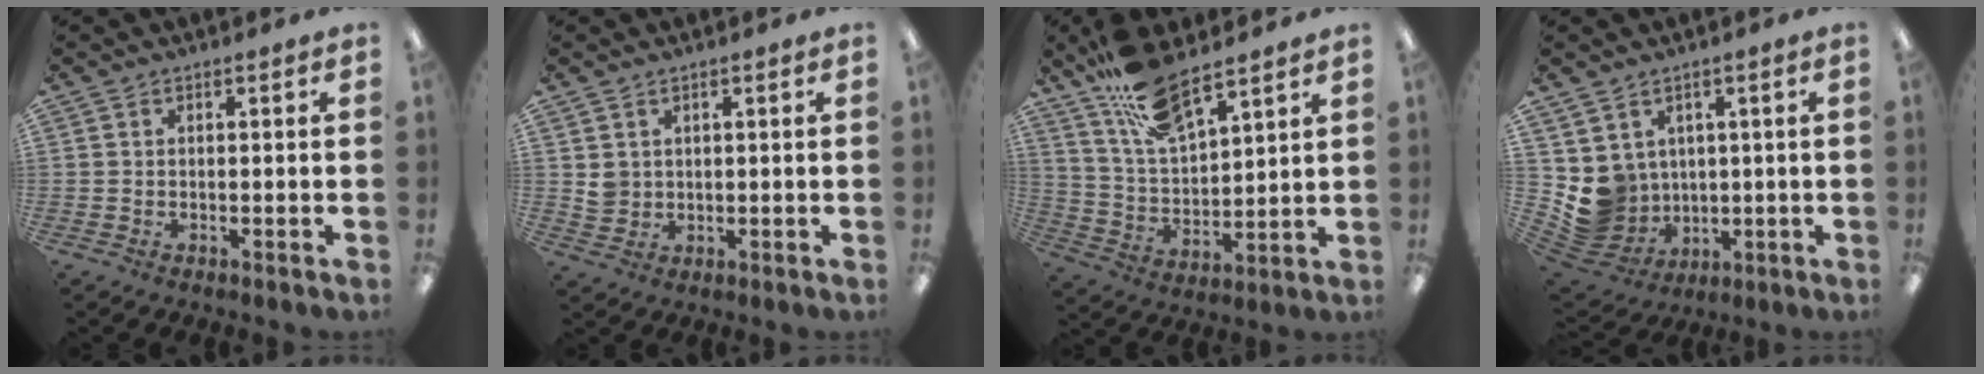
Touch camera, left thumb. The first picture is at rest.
{"total": 3.4, "force": [1.4, 3.0, 0.6], "torque": [-0.010, 0.000, 0.026]}
{"total": 14.5, "force": [11.1, 4.8, 7.9], "torque": [-0.158, -0.054, 0.201]}
{"total": 8.2, "force": [2.2, 7.8, 1.3], "torque": [-0.075, -0.031, 0.053]}